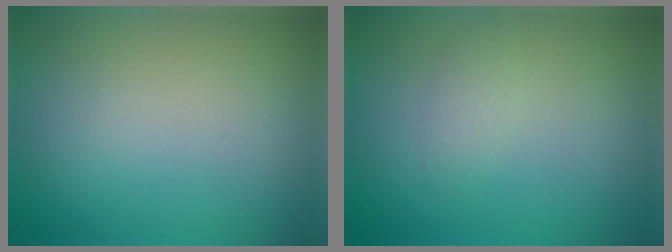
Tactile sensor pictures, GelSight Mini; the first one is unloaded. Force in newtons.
{"total": 1.3, "press": 1.3, "slide": 0.1}